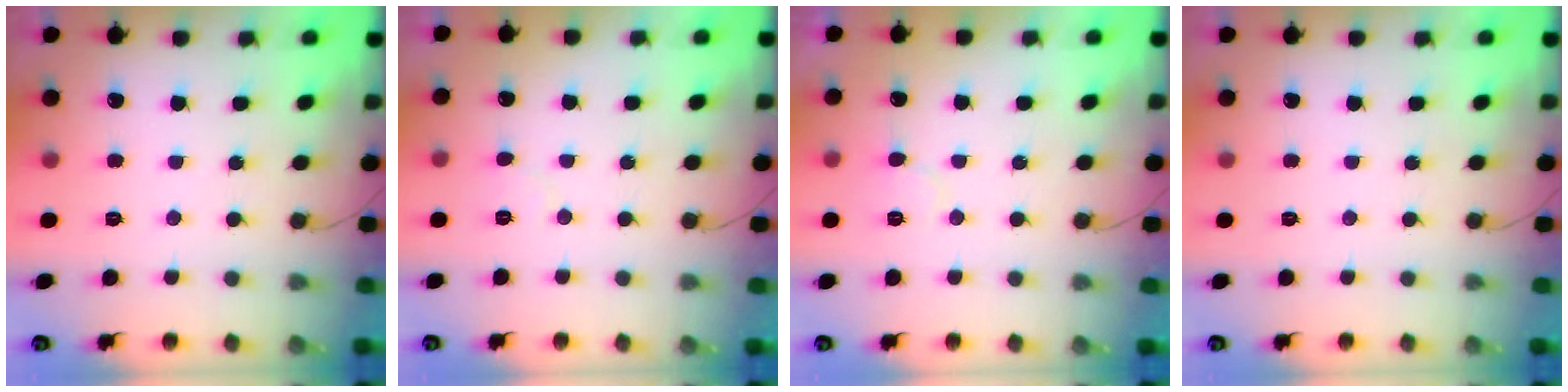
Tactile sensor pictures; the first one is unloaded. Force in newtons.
{"total": 3.6, "press": 3.6, "slide": 0.4}
{"total": 5.5, "press": 5.5, "slide": 0.4}
{"total": 0.0}